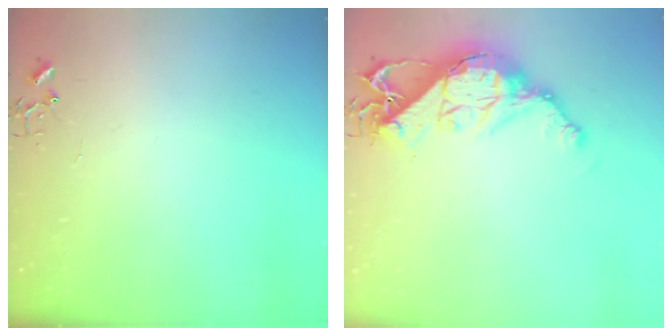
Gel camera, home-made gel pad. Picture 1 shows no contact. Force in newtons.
{"total": 15.3, "press": 15.3, "slide": 1.0}